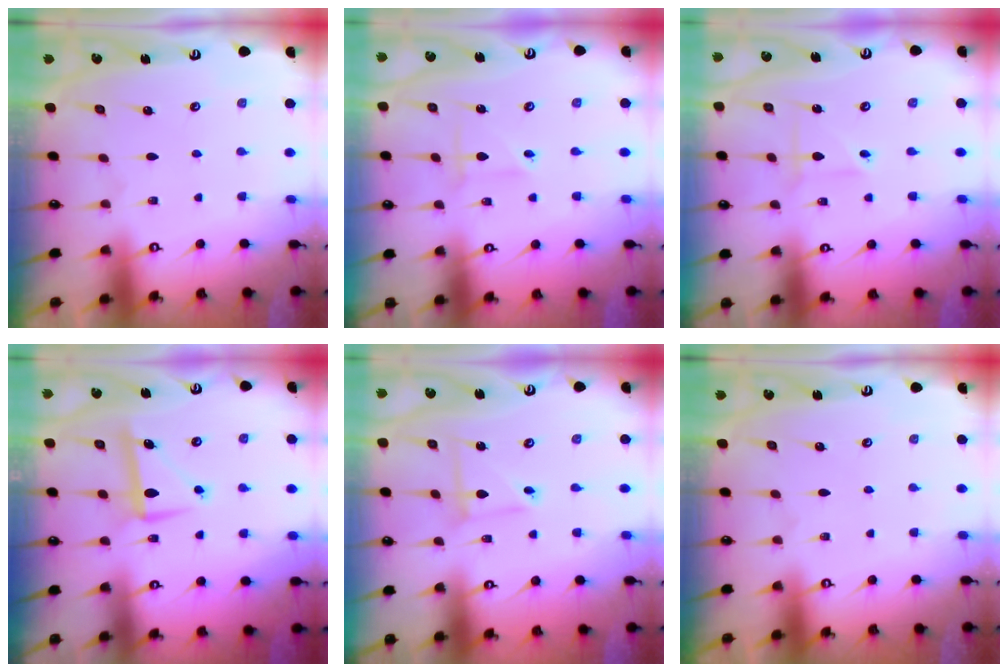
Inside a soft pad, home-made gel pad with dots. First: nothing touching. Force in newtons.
{"total": 2.4, "press": 2.4, "slide": 0.2}
{"total": 2.5, "press": 2.5, "slide": 0.2}
{"total": 8.4, "press": 8.3, "slide": 1.2}
{"total": 4.1, "press": 4.1, "slide": 0.4}
{"total": 0.0}